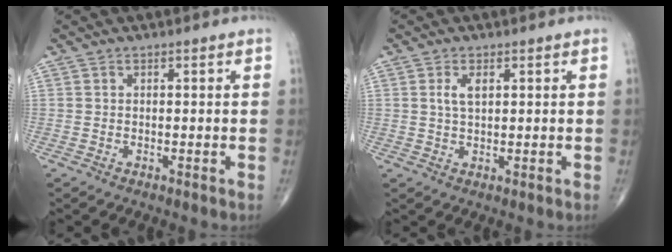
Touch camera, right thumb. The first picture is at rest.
{"total": 2.9, "force": [0.9, 1.4, 2.4], "torque": [-0.045, 0.001, 0.018]}